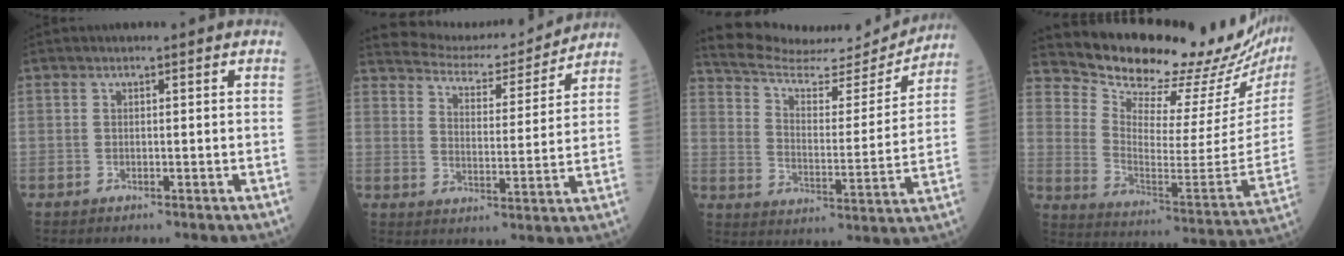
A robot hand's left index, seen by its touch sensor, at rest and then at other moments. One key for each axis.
{"total": 13.3, "fx": 13.0, "fy": 1.1, "fz": 2.4, "tx": -0.045, "ty": -0.003, "tz": 0.188}
{"total": 19.5, "fx": 18.6, "fy": 2.6, "fz": 5.2, "tx": -0.089, "ty": -0.025, "tz": 0.273}
{"total": 23.1, "fx": 21.7, "fy": 2.9, "fz": 7.4, "tx": -0.137, "ty": -0.106, "tz": 0.293}